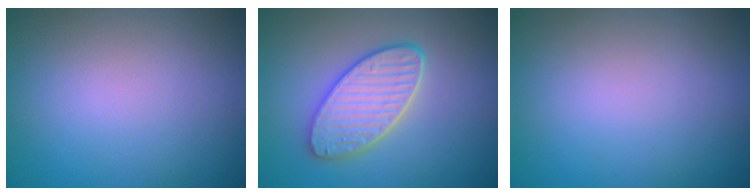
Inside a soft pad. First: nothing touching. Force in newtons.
{"total": 4.7, "press": 4.2, "slide": 2.1}
{"total": 0.0}